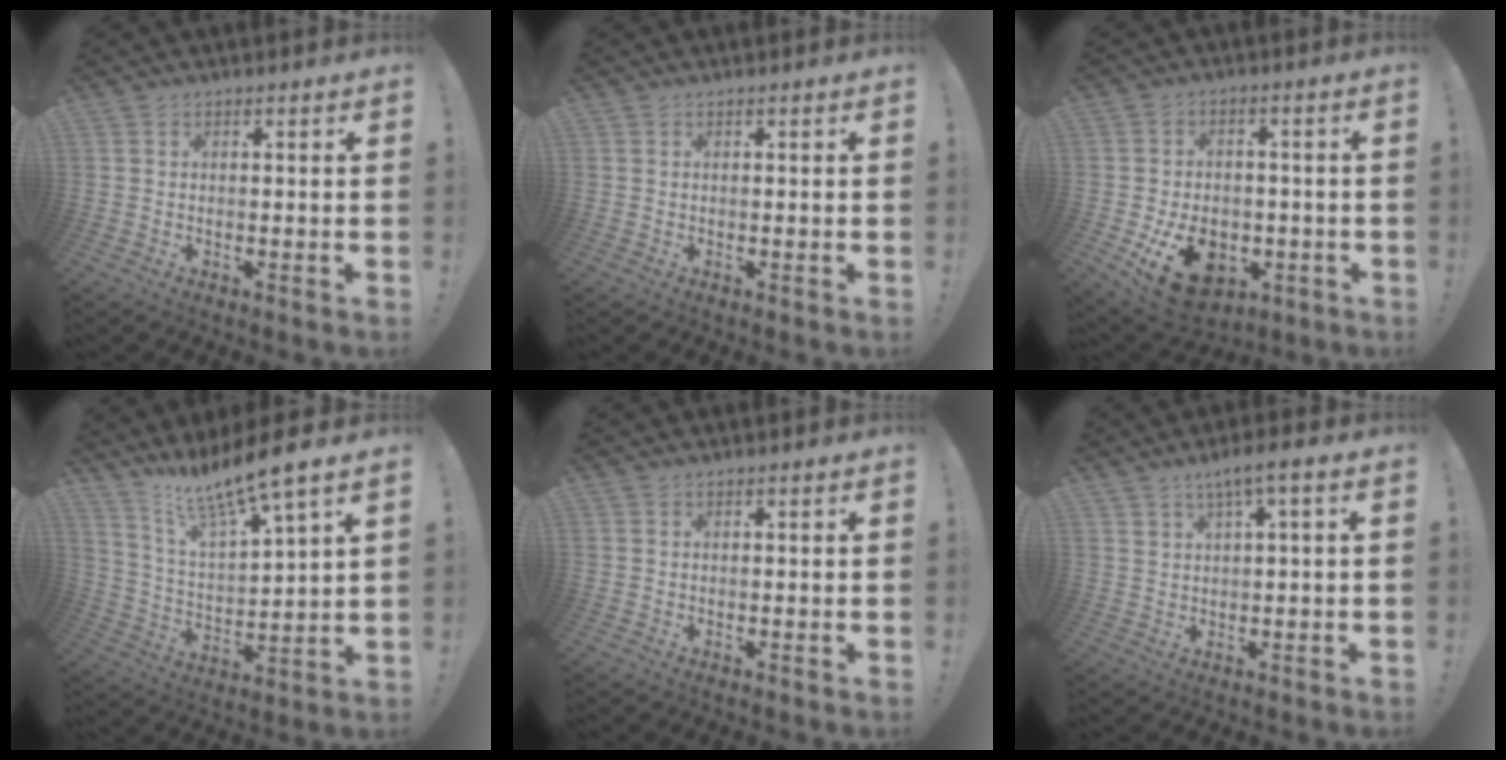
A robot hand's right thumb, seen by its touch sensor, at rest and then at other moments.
{"total": 0.0}
{"total": 14.2, "force": [-5.0, 10.5, 8.1], "torque": [-0.119, 0.031, -0.074]}
{"total": 13.3, "force": [11.5, 0.4, 6.5], "torque": [-0.136, -0.091, 0.193]}
{"total": 0.0}
{"total": 5.0, "force": [1.8, 0.7, 4.6], "torque": [-0.083, -0.002, 0.030]}